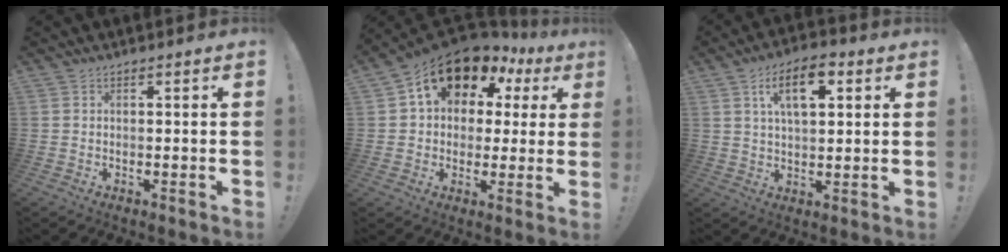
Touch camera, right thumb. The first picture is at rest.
{"total": 14.5, "force": [8.9, 8.9, 7.2], "torque": [-0.115, -0.058, 0.159]}
{"total": 10.5, "force": [4.2, 5.1, 8.2], "torque": [-0.121, 0.000, 0.069]}